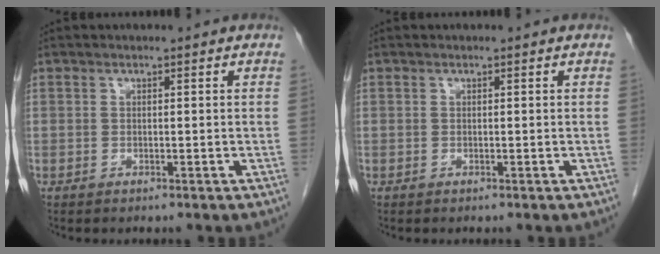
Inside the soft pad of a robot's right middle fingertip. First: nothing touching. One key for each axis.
{"total": 0.0}